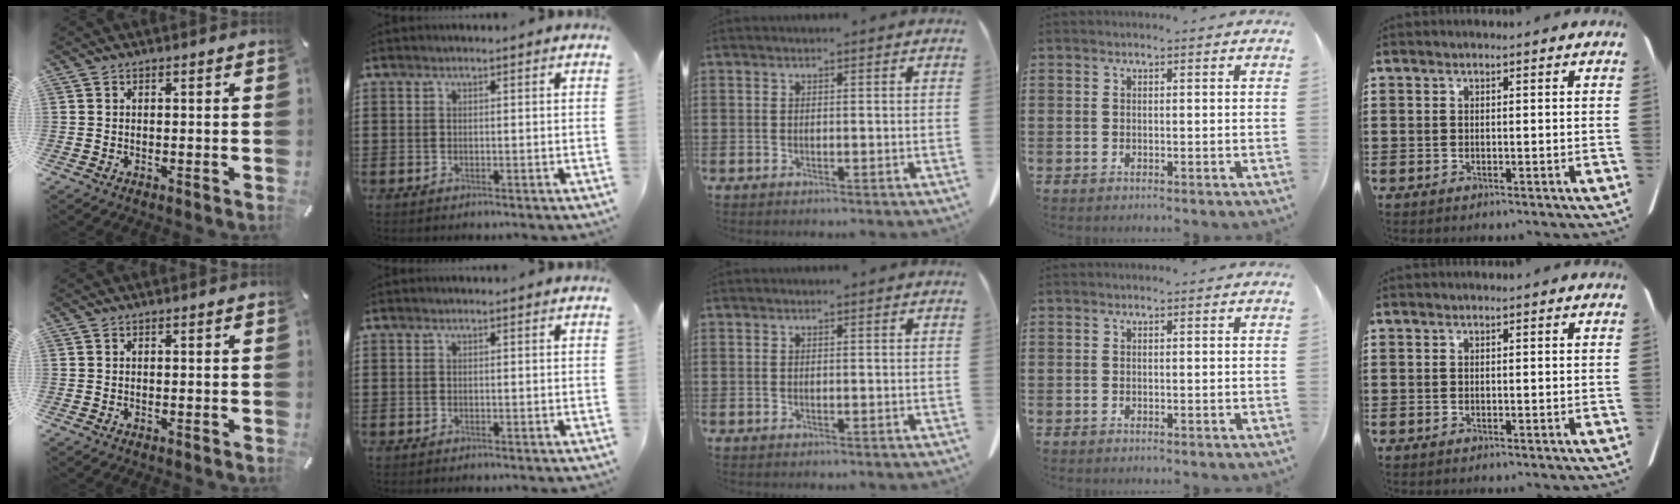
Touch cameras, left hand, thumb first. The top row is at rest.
{}